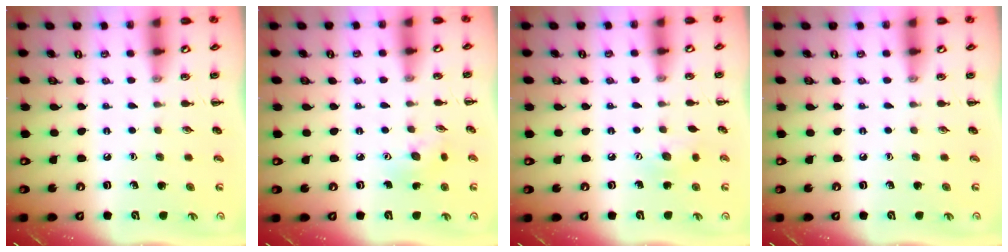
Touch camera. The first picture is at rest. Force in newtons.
{"total": 3.2, "press": 3.1, "slide": 0.8}
{"total": 5.8, "press": 5.7, "slide": 1.3}
{"total": 0.0}